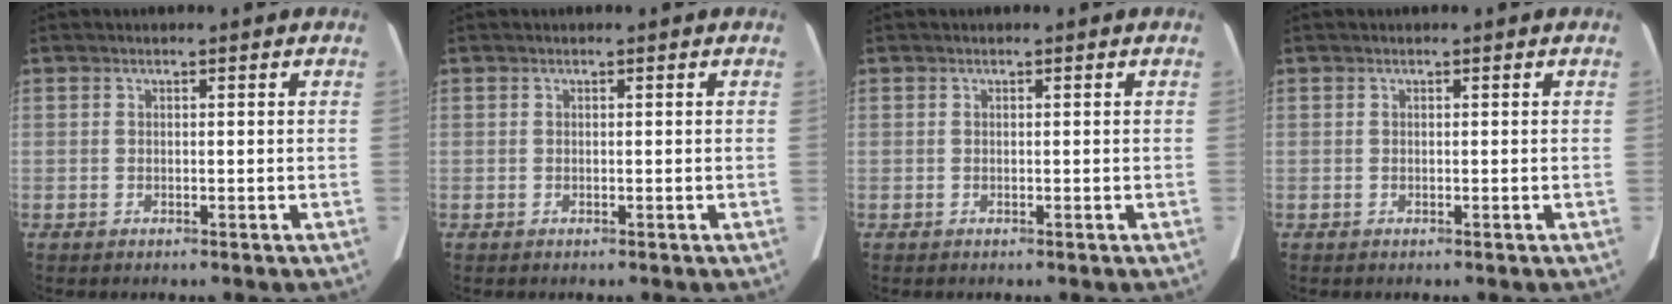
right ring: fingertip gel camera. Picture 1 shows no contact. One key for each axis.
{"total": 0.0}
{"total": 0.0}
{"total": 0.0}